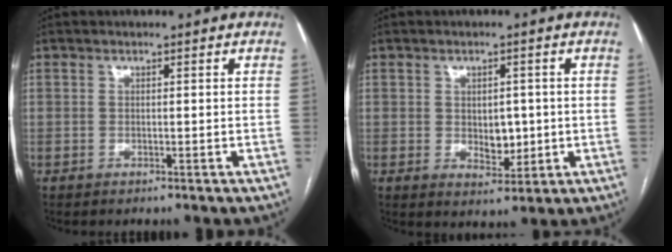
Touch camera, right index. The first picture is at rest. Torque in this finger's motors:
{"motor_torque": [0.12, 0.06, 0.03, 0.02]}